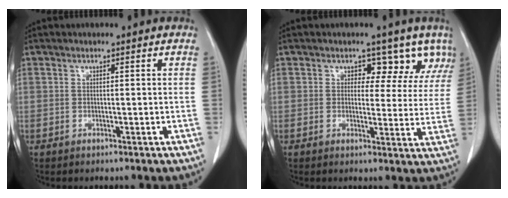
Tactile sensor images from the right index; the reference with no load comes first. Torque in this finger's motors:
{"motor_torque": [0.33, 0.29, 0.02, 0.00]}